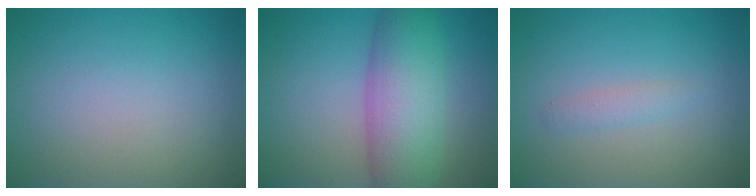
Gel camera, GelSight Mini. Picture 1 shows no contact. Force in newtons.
{"total": 8.2, "press": 8.2, "slide": 0.1}
{"total": 1.1, "press": 1.1, "slide": 0.0}